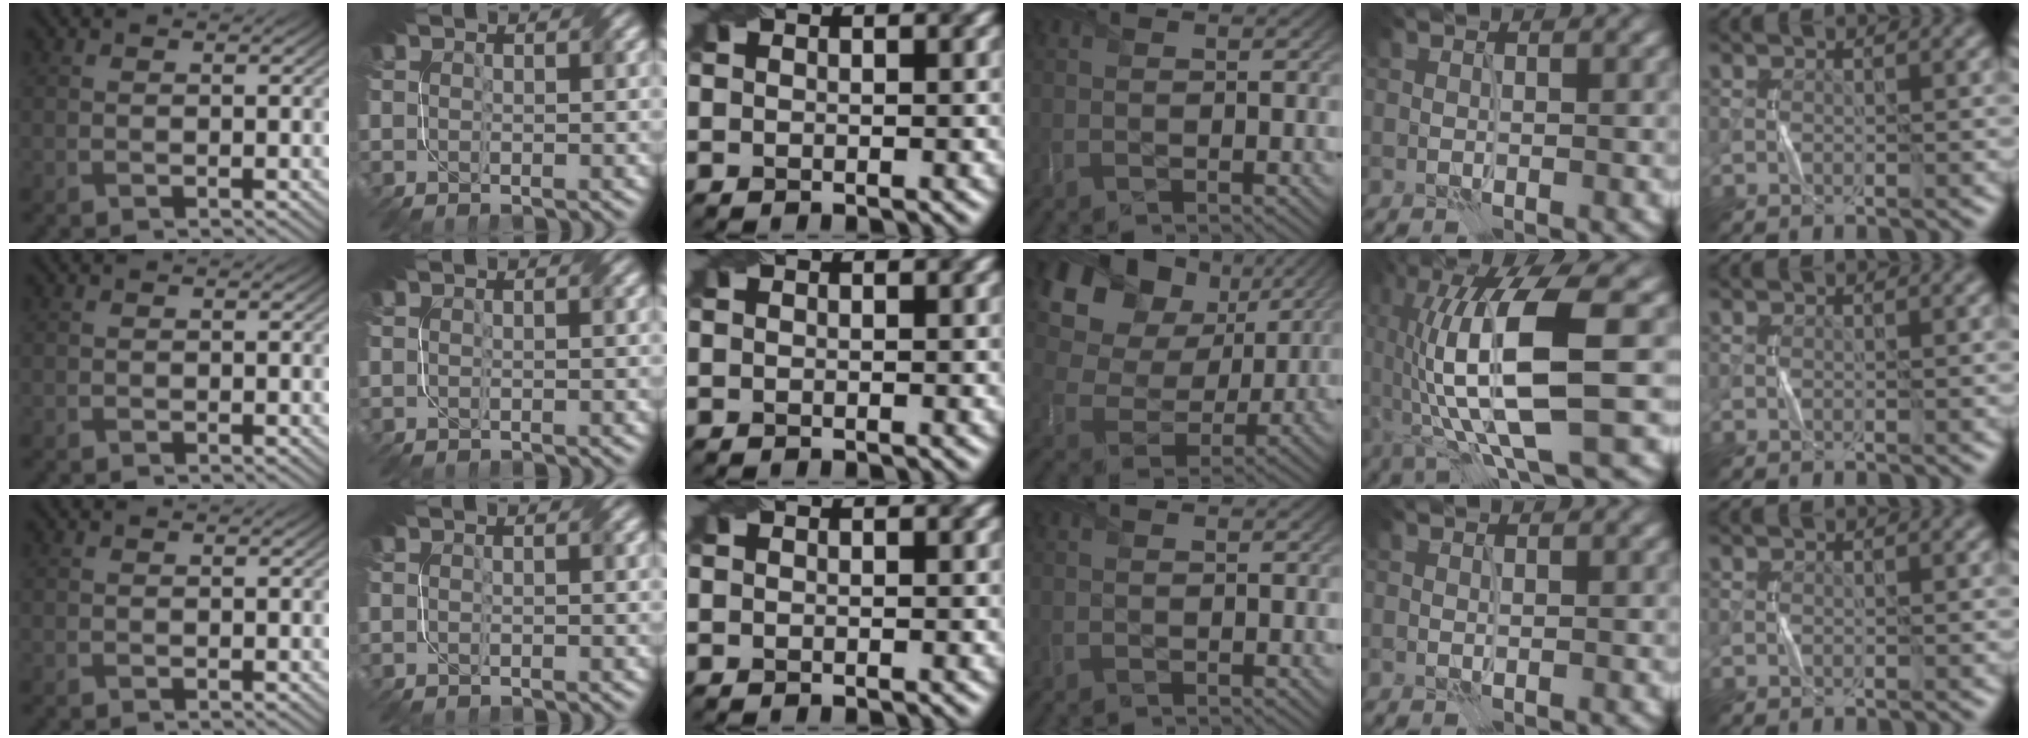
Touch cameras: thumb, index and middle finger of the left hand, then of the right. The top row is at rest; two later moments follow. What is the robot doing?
{"motion": "fold", "object": "napkin"}